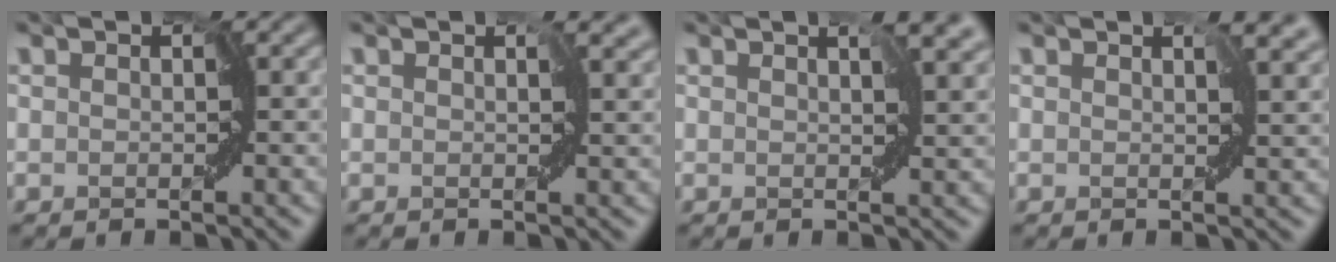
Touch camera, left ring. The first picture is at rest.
{"total": 1.6, "force": [0.8, 0.8, 1.0], "torque": [-0.011, 0.003, 0.010]}
{"total": 4.1, "force": [1.8, 1.9, 3.1], "torque": [-0.036, 0.009, 0.028]}
{"total": 3.2, "force": [1.5, 1.7, 2.3], "torque": [-0.027, 0.006, 0.024]}